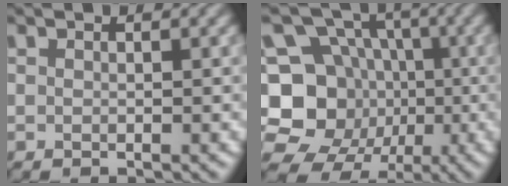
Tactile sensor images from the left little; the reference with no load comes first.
{"total": 11.7, "force": [-1.8, 10.5, 4.8], "torque": [-0.096, -0.013, -0.055]}